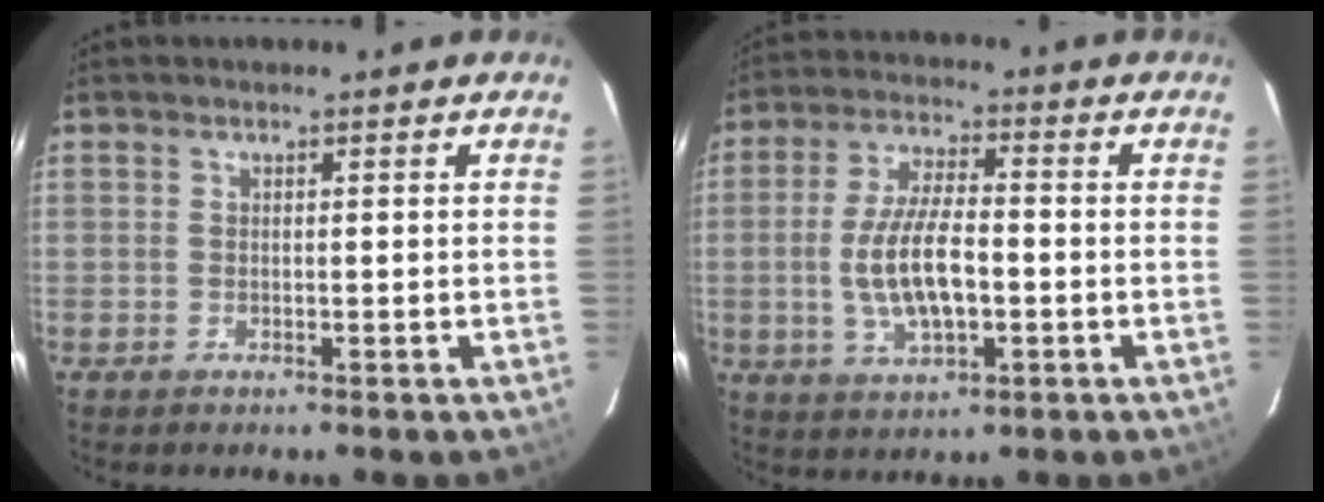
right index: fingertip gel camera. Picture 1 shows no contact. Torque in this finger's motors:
{"motor_torque": [0.80, -0.56, 0.71, 0.17]}